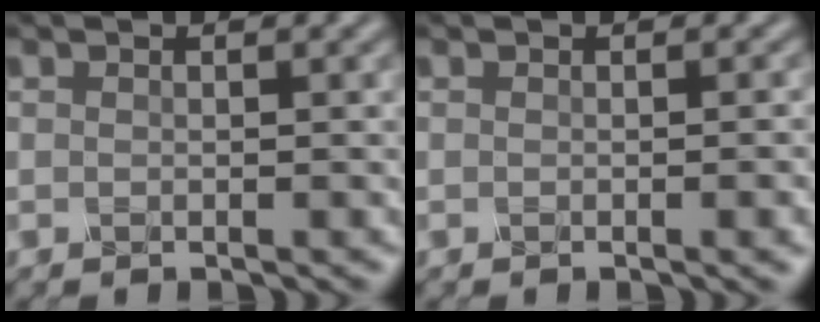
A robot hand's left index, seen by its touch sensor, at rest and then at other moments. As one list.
[{"total": 2.6, "force": [-0.3, 0.8, 2.4], "torque": [-0.020, 0.002, -0.005]}]